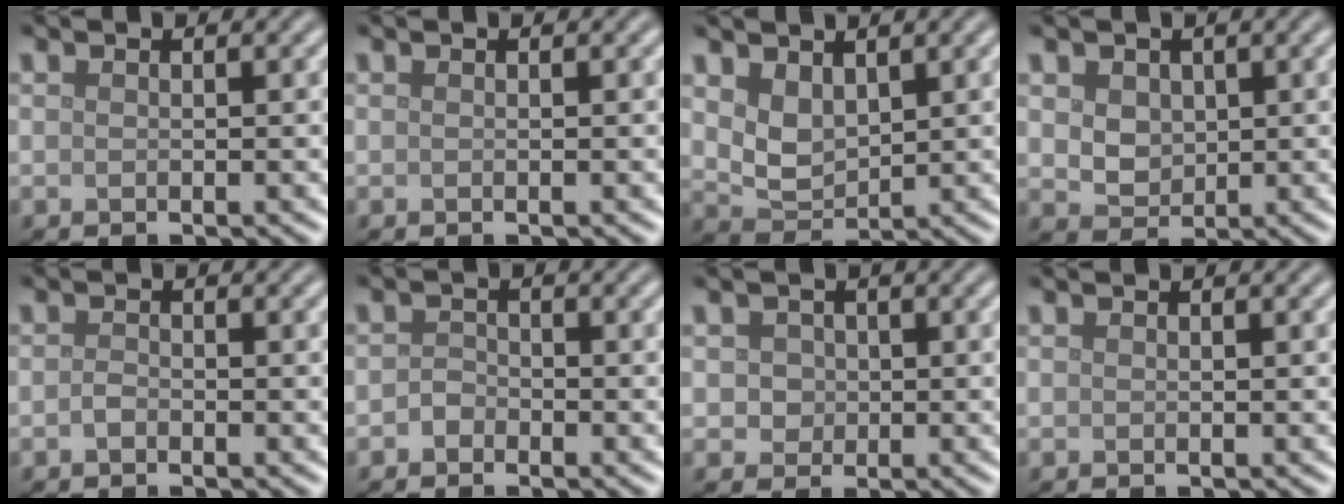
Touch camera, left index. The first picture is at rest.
{"total": 0.0}
{"total": 3.0, "force": [1.4, 1.9, 1.8], "torque": [-0.042, -0.007, 0.036]}
{"total": 3.8, "force": [1.5, 2.9, 2.0], "torque": [-0.046, 0.009, 0.026]}
{"total": 0.8, "force": [-0.4, 0.4, 0.5], "torque": [-0.012, 0.000, -0.011]}
{"total": 1.2, "force": [-0.7, 0.9, 0.3], "torque": [-0.004, 0.003, -0.015]}
{"total": 2.4, "force": [0.7, 2.0, 1.0], "torque": [-0.011, 0.009, 0.011]}
{"total": 0.0}